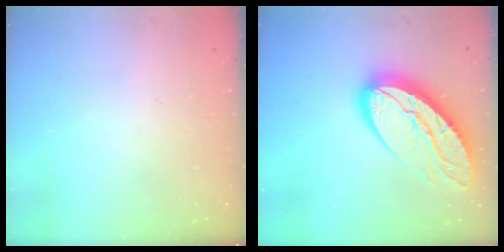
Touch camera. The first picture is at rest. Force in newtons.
{"total": 17.2, "press": 17.1, "slide": 1.5}